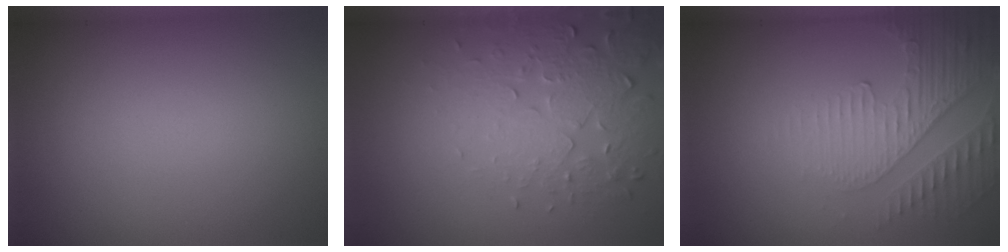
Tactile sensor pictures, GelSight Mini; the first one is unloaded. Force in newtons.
{"total": 4.1, "press": 3.9, "slide": 1.2}
{"total": 5.0, "press": 3.2, "slide": 3.8}